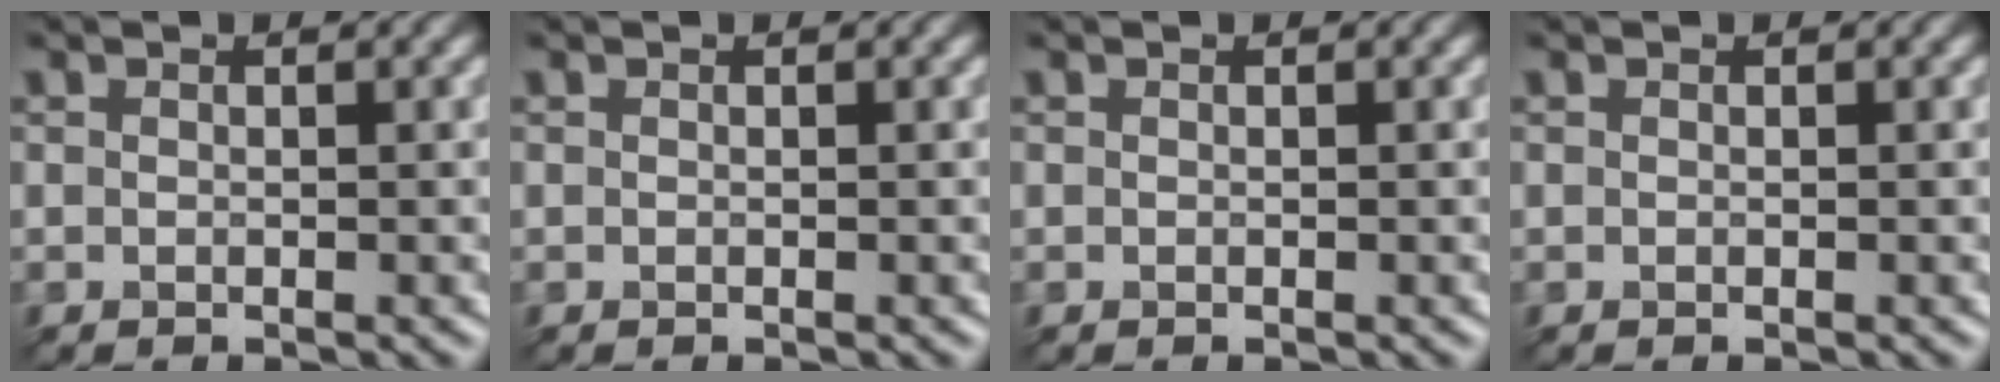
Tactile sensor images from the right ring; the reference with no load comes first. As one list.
[{"total": 0.0}, {"total": 0.0}, {"total": 0.0}]